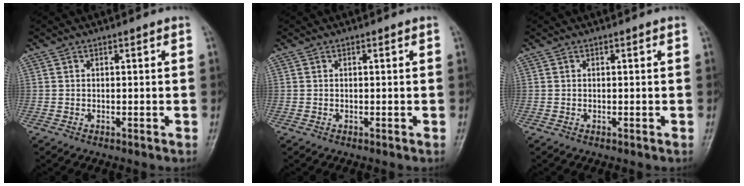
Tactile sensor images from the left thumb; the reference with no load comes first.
{"total": 0.0}
{"total": 0.0}